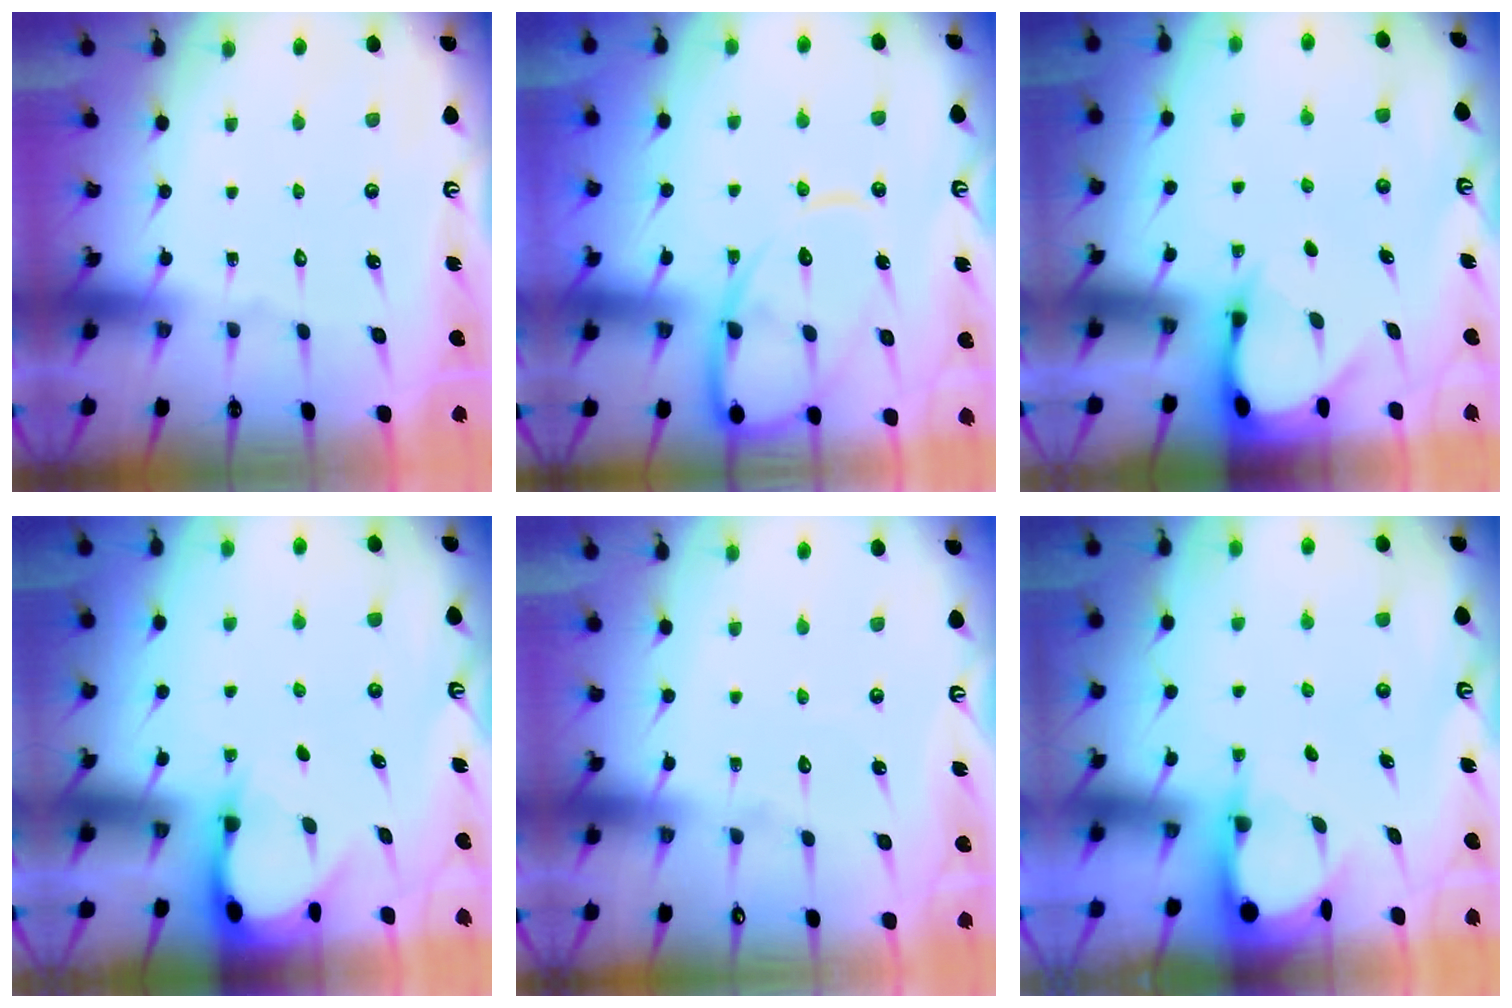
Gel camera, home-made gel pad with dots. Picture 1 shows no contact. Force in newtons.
{"total": 11.9, "press": 11.8, "slide": 1.2}
{"total": 3.7, "press": 3.7, "slide": 0.3}
{"total": 3.0, "press": 3.0, "slide": 0.4}
{"total": 2.3, "press": 2.3, "slide": 0.2}
{"total": 3.9, "press": 3.9, "slide": 0.3}